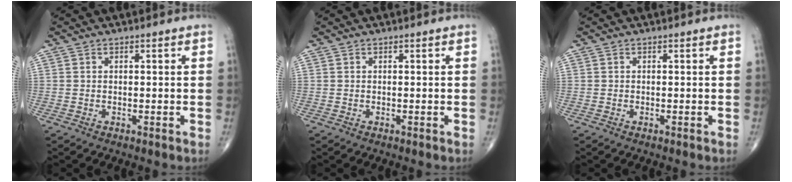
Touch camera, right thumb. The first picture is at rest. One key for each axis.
{"total": 0.0}
{"total": 0.0}